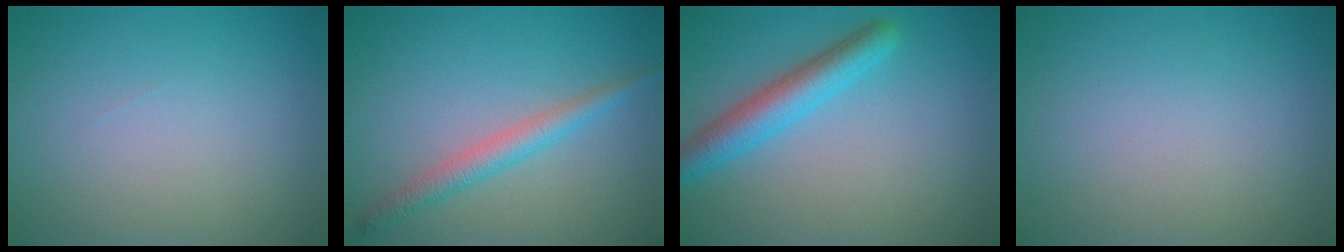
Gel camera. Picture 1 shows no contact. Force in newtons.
{"total": 2.6, "press": 2.6, "slide": 0.1}
{"total": 4.1, "press": 4.1, "slide": 0.1}
{"total": 0.0}